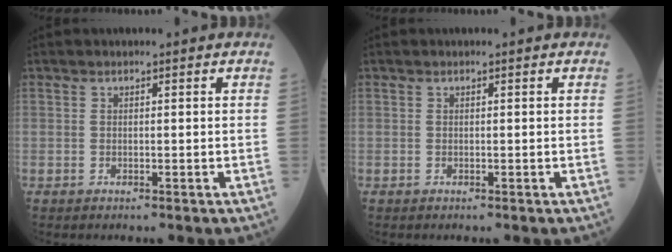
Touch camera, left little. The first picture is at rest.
{"total": 0.0}